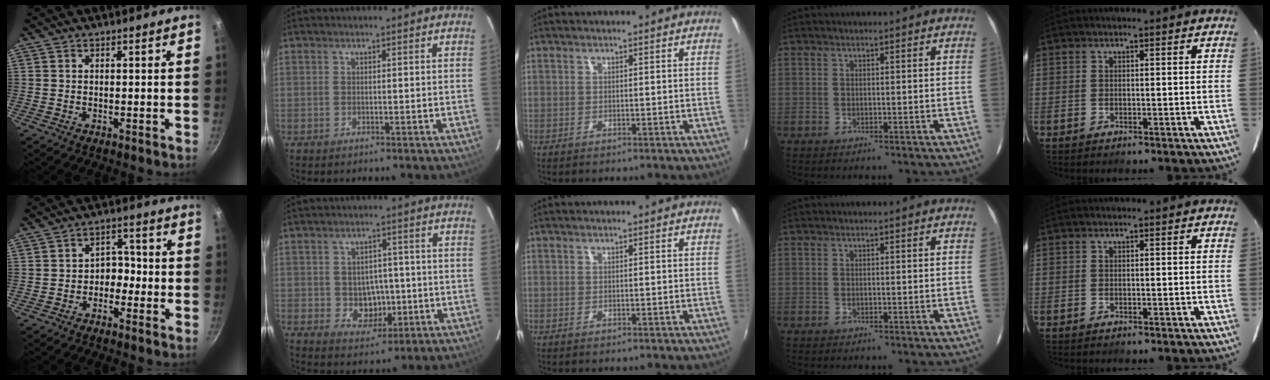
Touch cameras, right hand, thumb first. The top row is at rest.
{"thumb": {"total": 4.4, "force": [-1.6, 3.3, 2.3], "torque": [0.007, 0.028, -0.033]}, "index": {"total": 6.0, "force": [-0.8, 5.3, 2.7], "torque": [-0.053, 0.007, 0.006]}}